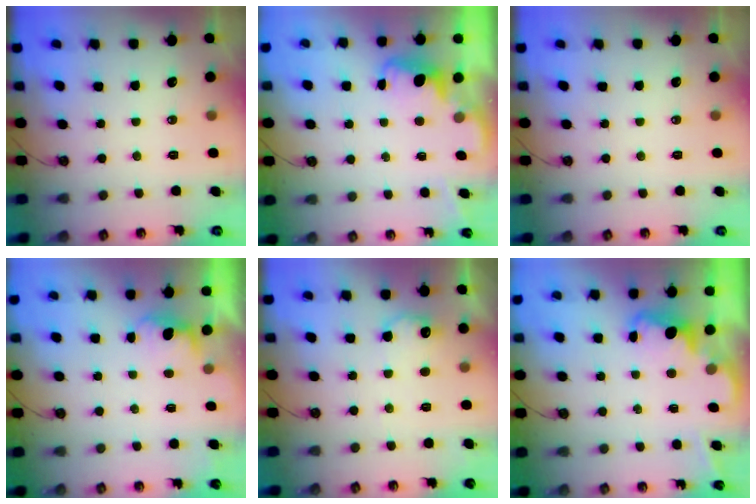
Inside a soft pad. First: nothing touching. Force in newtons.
{"total": 2.5, "press": 2.4, "slide": 0.7}
{"total": 0.0}
{"total": 1.3, "press": 1.0, "slide": 0.8}
{"total": 8.7, "press": 8.7, "slide": 0.5}
{"total": 2.2, "press": 2.1, "slide": 0.5}